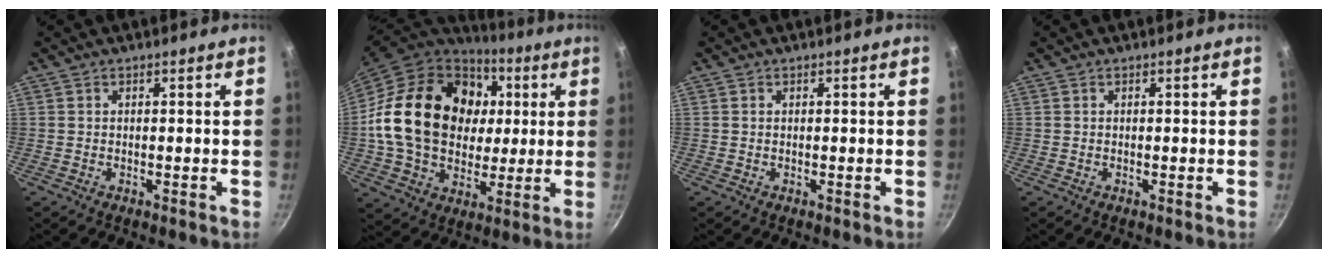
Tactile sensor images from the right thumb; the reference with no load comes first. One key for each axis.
{"total": 26.0, "fx": 3.8, "fy": 19.8, "fz": 16.4, "tx": -0.266, "ty": 0.019, "tz": 0.071}
{"total": 0.0}
{"total": 0.0}